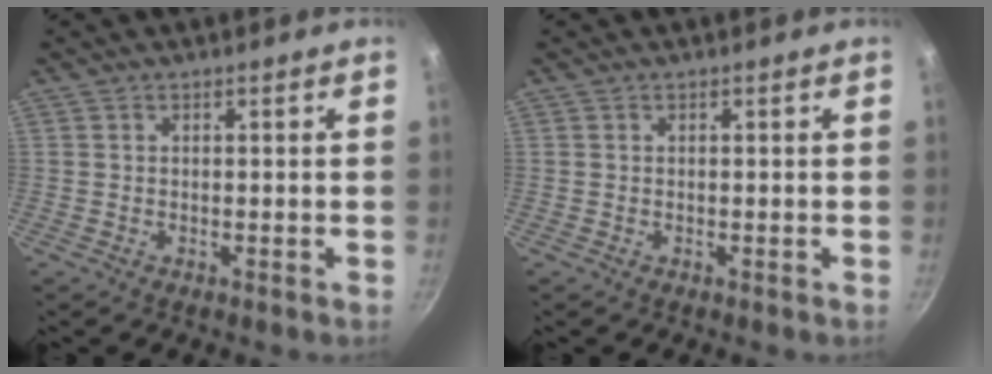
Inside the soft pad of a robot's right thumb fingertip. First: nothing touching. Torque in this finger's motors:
{"motor_torque": [-0.02, 0.01, 0.00, 0.00, 0.00]}